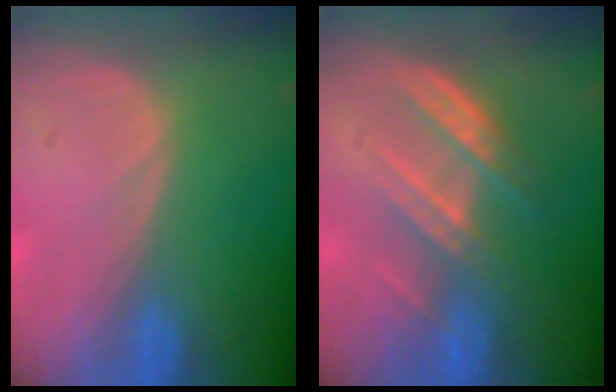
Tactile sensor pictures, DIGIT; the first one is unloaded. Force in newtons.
{"total": 7.1, "press": 6.5, "slide": 3.0}